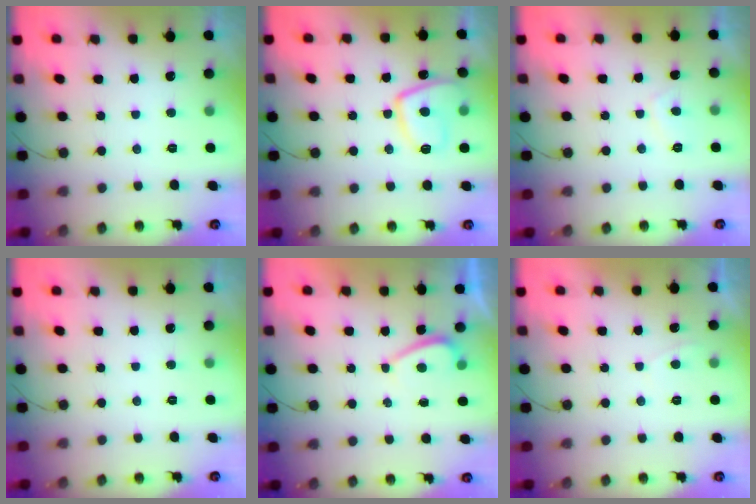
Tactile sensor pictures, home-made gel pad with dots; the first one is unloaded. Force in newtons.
{"total": 9.8, "press": 9.7, "slide": 1.1}
{"total": 1.5, "press": 1.3, "slide": 0.7}
{"total": 0.0}
{"total": 1.0, "press": 0.9, "slide": 0.5}
{"total": 0.0}